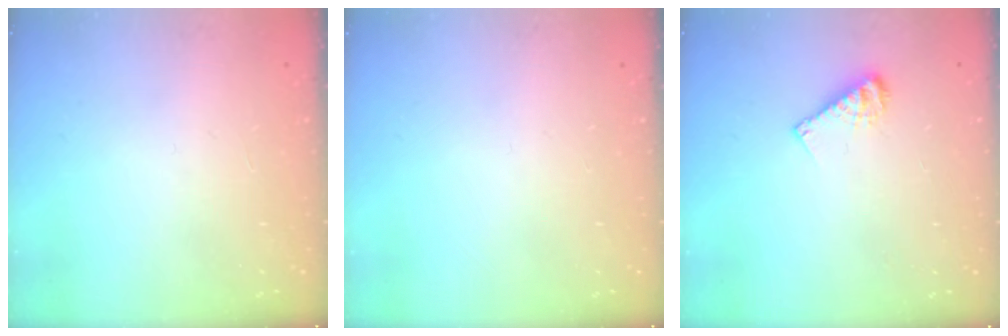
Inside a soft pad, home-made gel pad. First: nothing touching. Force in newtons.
{"total": 0.0}
{"total": 6.7, "press": 6.7, "slide": 0.3}